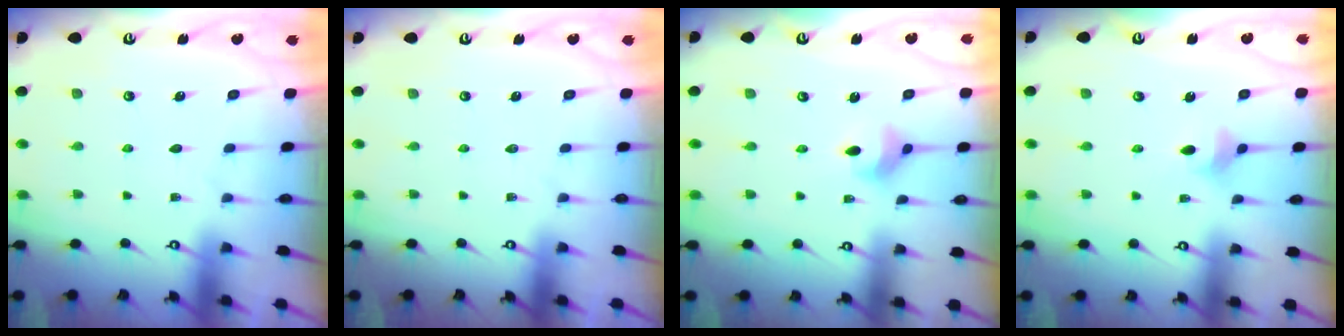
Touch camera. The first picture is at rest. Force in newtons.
{"total": 0.0}
{"total": 5.2, "press": 5.1, "slide": 0.7}
{"total": 4.2, "press": 4.2, "slide": 0.7}